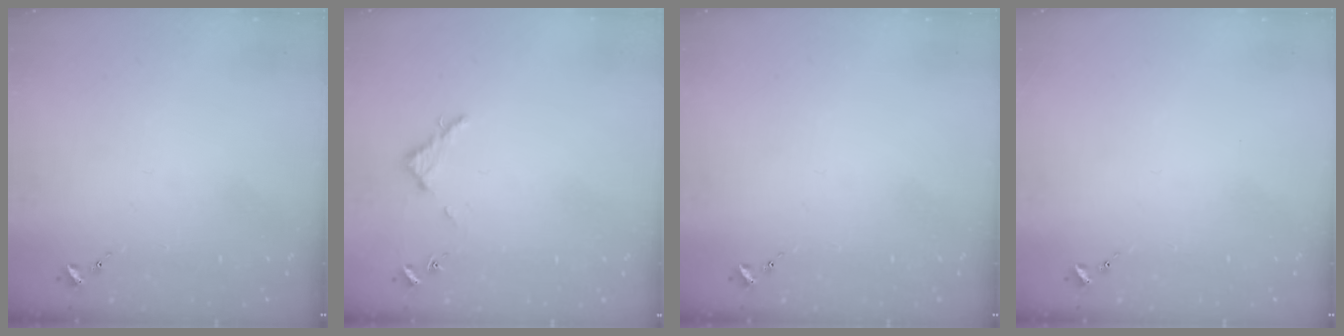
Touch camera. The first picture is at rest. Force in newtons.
{"total": 2.8, "press": 2.8, "slide": 0.3}
{"total": 0.0}
{"total": 0.0}